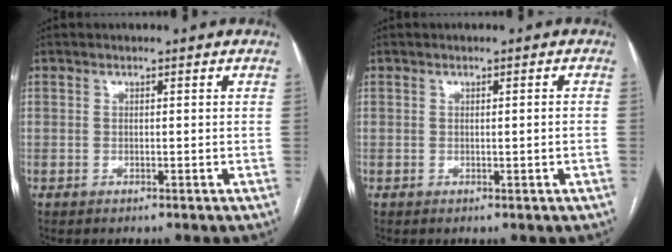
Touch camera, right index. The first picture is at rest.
{"total": 1.2, "force": [-0.2, -0.1, 1.2], "torque": [-0.020, 0.000, 0.001]}